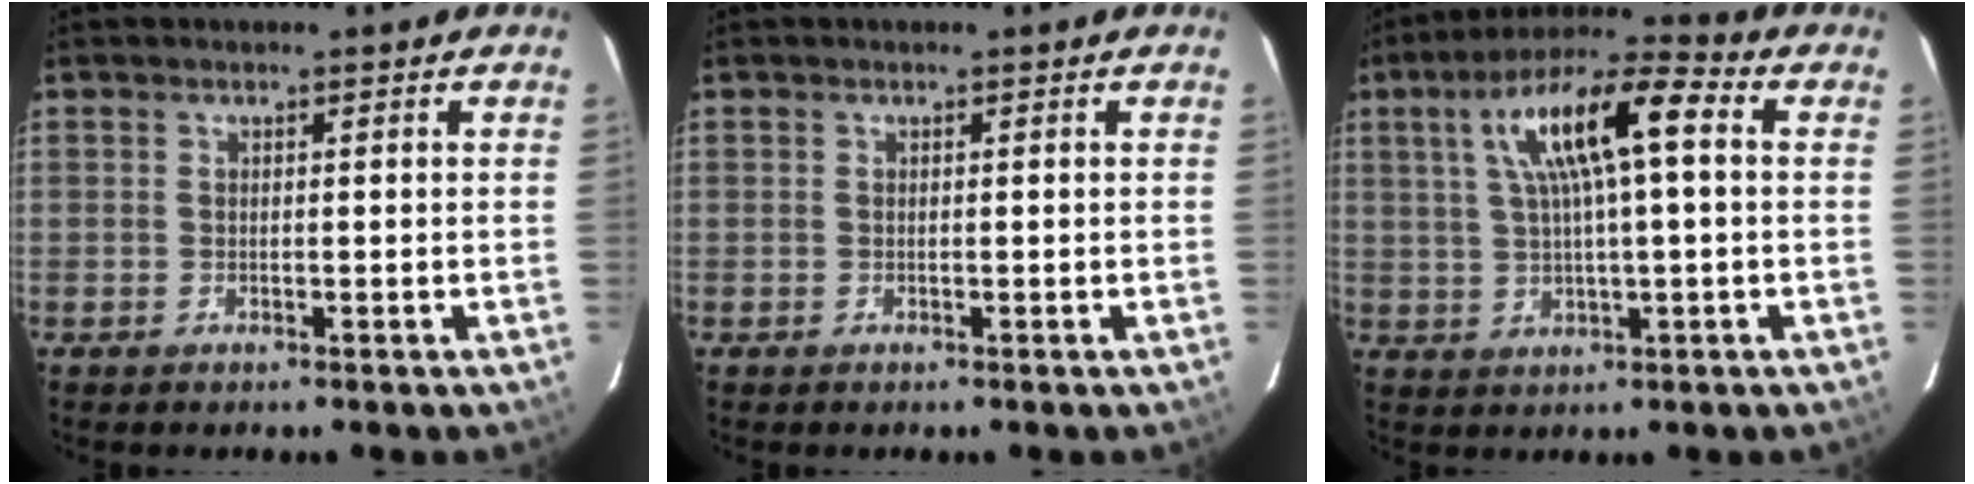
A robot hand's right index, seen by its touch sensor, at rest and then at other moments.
{"total": 0.0}
{"total": 13.2, "force": [3.3, 2.9, 12.4], "torque": [-0.222, 0.028, 0.055]}